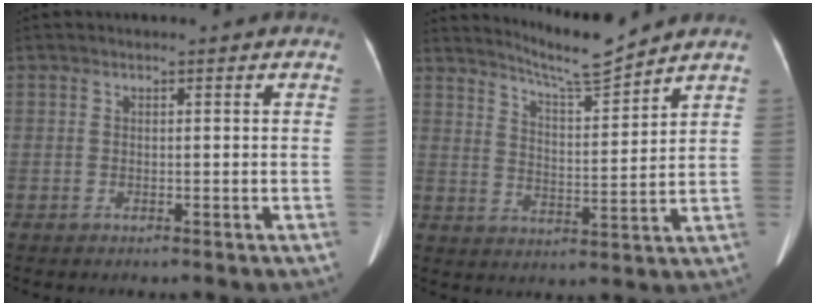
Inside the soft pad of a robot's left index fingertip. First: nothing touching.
{"total": 7.6, "force": [7.2, -1.4, 1.7], "torque": [-0.044, -0.020, 0.131]}